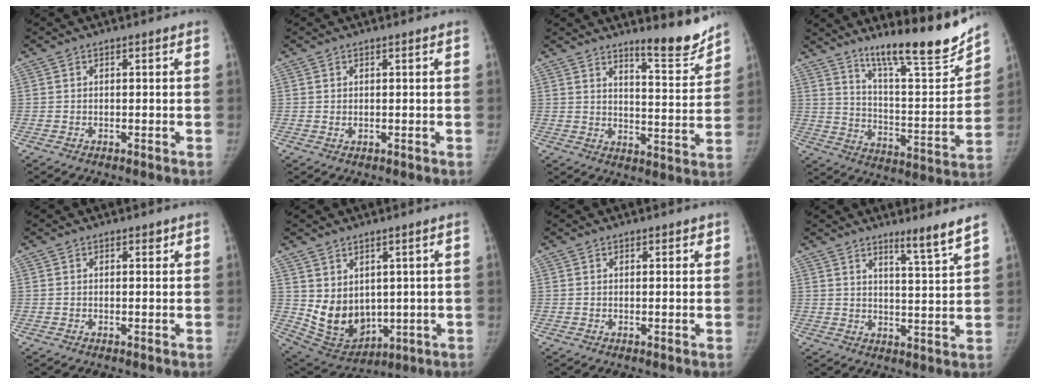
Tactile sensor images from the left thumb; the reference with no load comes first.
{"total": 0.9, "force": [0.4, 0.3, 0.7], "torque": [-0.015, -0.002, 0.010]}
{"total": 10.3, "force": [8.9, 1.5, 5.0], "torque": [-0.048, -0.078, 0.134]}
{"total": 19.6, "force": [15.7, 2.7, 11.3], "torque": [-0.135, -0.112, 0.254]}
{"total": 0.9, "force": [0.6, 0.4, 0.4], "torque": [-0.001, -0.004, 0.007]}
{"total": 10.7, "force": [1.4, 7.9, 7.0], "torque": [-0.092, -0.021, 0.062]}
{"total": 1.4, "force": [1.0, 0.7, 0.7], "torque": [0.000, -0.004, 0.011]}
{"total": 6.0, "force": [4.8, -0.5, 3.6], "torque": [-0.053, -0.050, 0.077]}